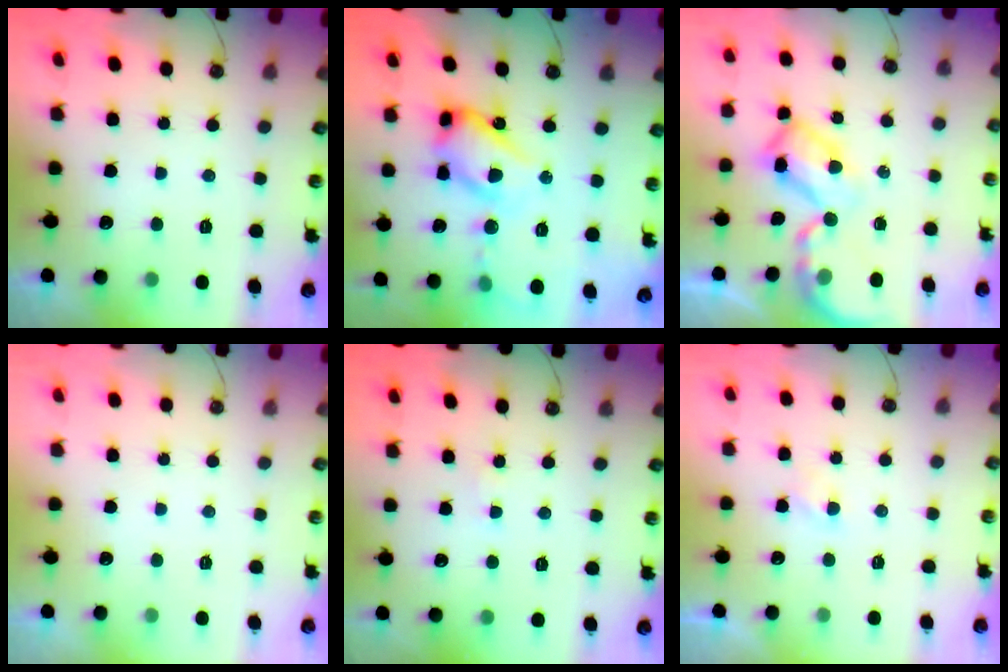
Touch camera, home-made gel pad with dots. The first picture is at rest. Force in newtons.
{"total": 17.3, "press": 17.2, "slide": 2.3}
{"total": 9.5, "press": 9.4, "slide": 0.8}
{"total": 0.0}
{"total": 1.7, "press": 1.7, "slide": 0.2}
{"total": 1.4, "press": 1.4, "slide": 0.3}